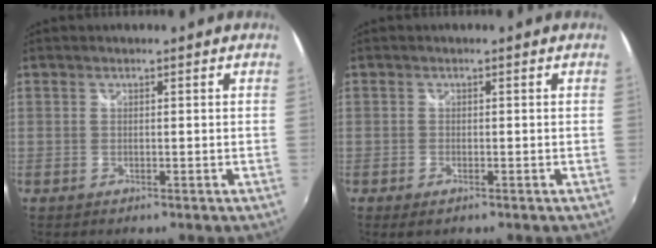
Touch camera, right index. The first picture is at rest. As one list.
[{"total": 1.4, "force": [-0.9, 0.6, 0.9], "torque": [-0.018, -0.005, -0.016]}]